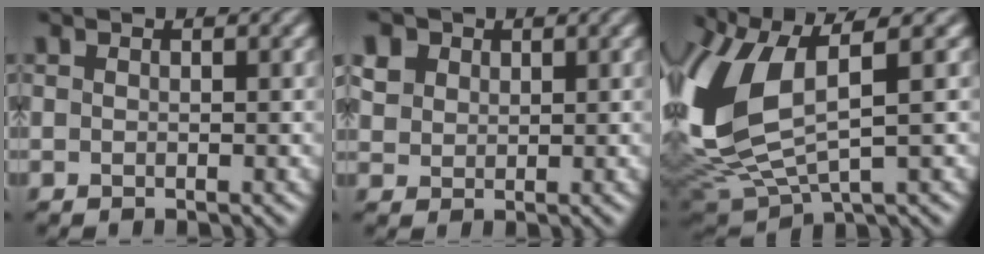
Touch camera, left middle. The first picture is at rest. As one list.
[{"total": 2.7, "force": [1.5, 2.2, 0.7], "torque": [-0.026, 0.019, 0.036]}, {"total": 9.5, "force": [1.9, 4.6, 8.0], "torque": [-0.206, -0.004, 0.042]}]